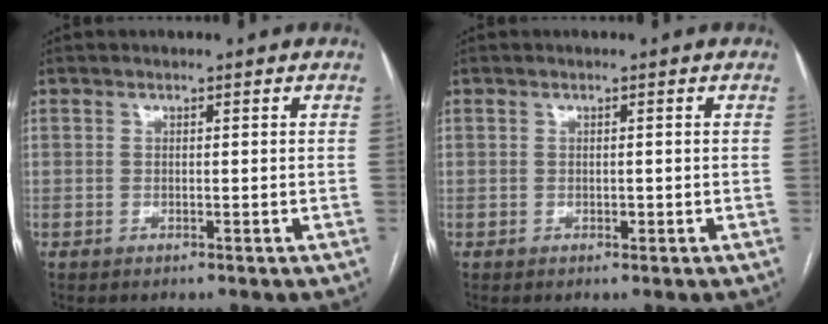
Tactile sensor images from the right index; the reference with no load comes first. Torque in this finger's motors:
{"motor_torque": [0.06, 0.04, 0.03, 0.01]}